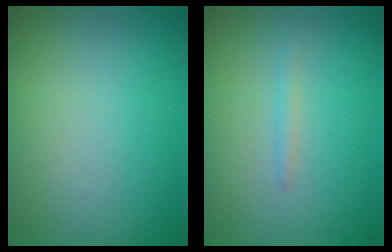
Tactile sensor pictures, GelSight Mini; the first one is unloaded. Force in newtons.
{"total": 0.8, "press": 0.7, "slide": 0.1}